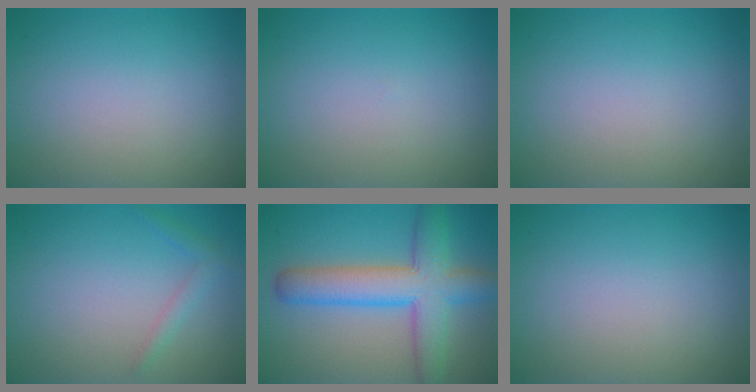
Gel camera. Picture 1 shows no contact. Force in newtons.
{"total": 0.0}
{"total": 0.0}
{"total": 1.4, "press": 1.4, "slide": 0.1}
{"total": 7.5, "press": 7.5, "slide": 0.2}
{"total": 0.0}